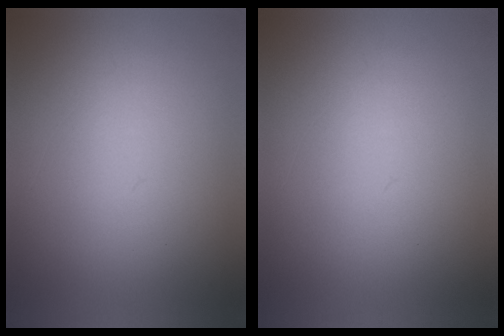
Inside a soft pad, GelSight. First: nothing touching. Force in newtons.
{"total": 1.1}